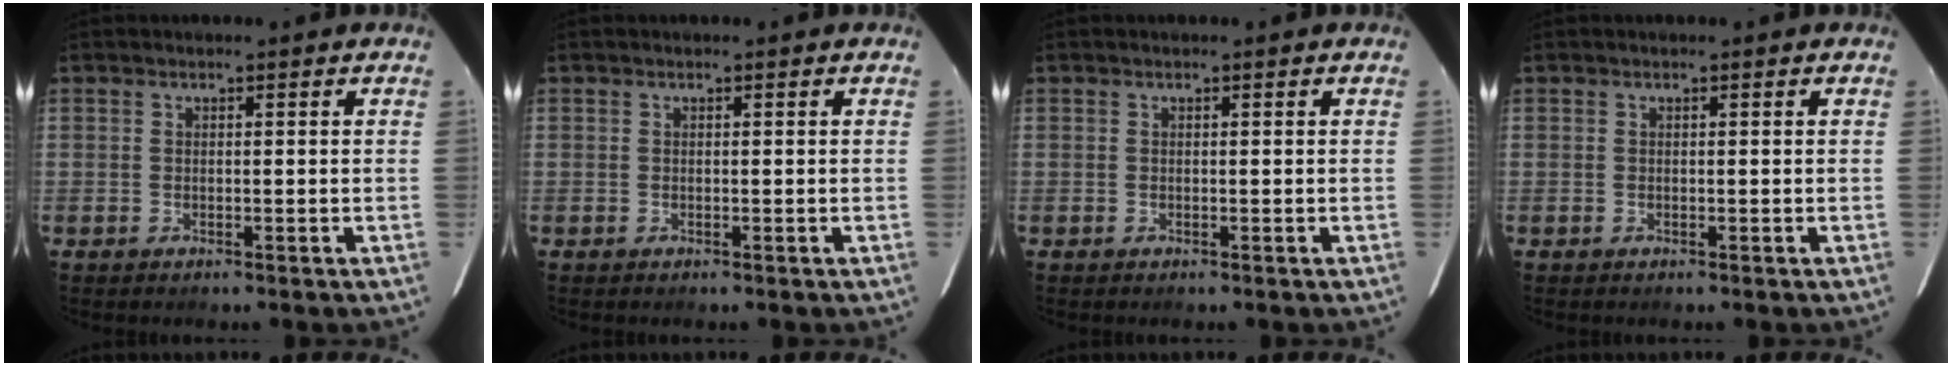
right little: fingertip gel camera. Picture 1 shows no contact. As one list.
[{"total": 0.0}, {"total": 0.0}, {"total": 0.0}]